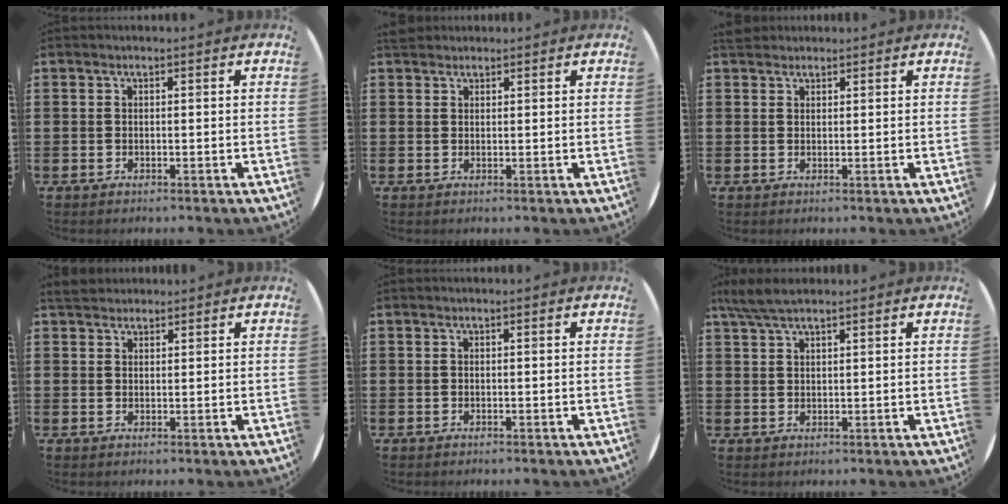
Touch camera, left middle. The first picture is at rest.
{"total": 1.3, "force": [1.2, 0.5, 0.2], "torque": [-0.005, 0.005, 0.024]}
{"total": 1.5, "force": [1.4, 0.5, 0.2], "torque": [-0.007, 0.005, 0.027]}
{"total": 2.5, "force": [2.3, 0.8, 0.4], "torque": [-0.006, -0.001, 0.044]}
{"total": 0.0}
{"total": 4.0, "force": [3.2, 0.7, 2.3], "torque": [-0.051, 0.002, 0.060]}